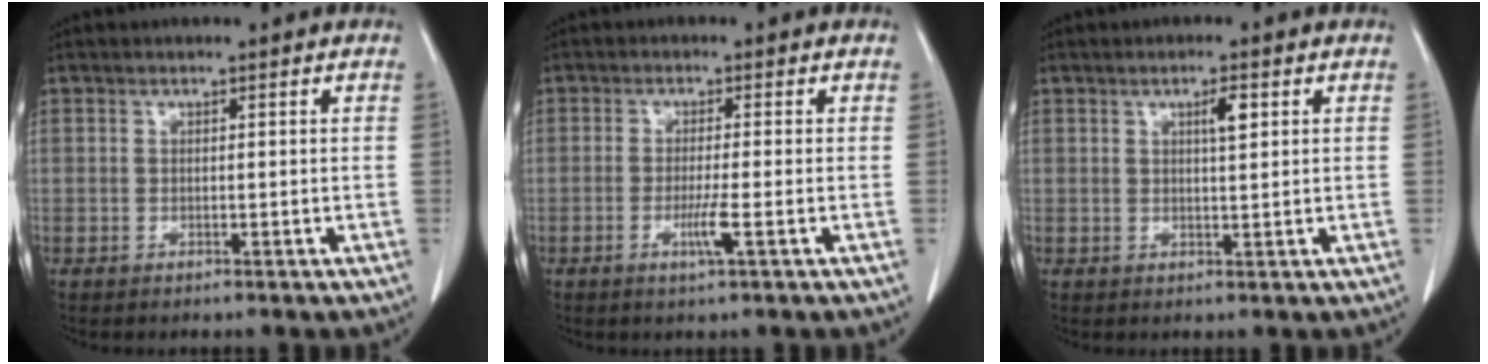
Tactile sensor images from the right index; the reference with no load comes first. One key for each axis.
{"total": 3.2, "fx": -1.1, "fy": -0.3, "fz": 3.0, "tx": -0.059, "ty": -0.008, "tz": -0.022}
{"total": 2.5, "fx": 1.0, "fy": 0.4, "fz": 2.2, "tx": -0.040, "ty": -0.002, "tz": 0.015}